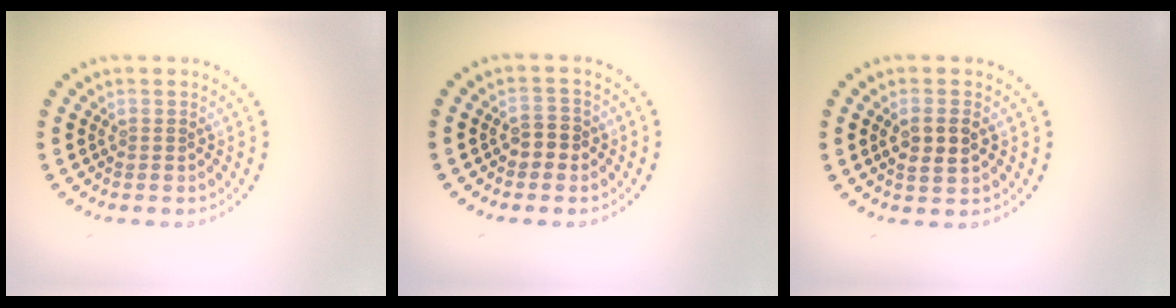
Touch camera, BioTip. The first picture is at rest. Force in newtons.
{"total": 1.8, "press": 1.7, "slide": 0.3}
{"total": 2.6, "press": 2.5, "slide": 0.6}